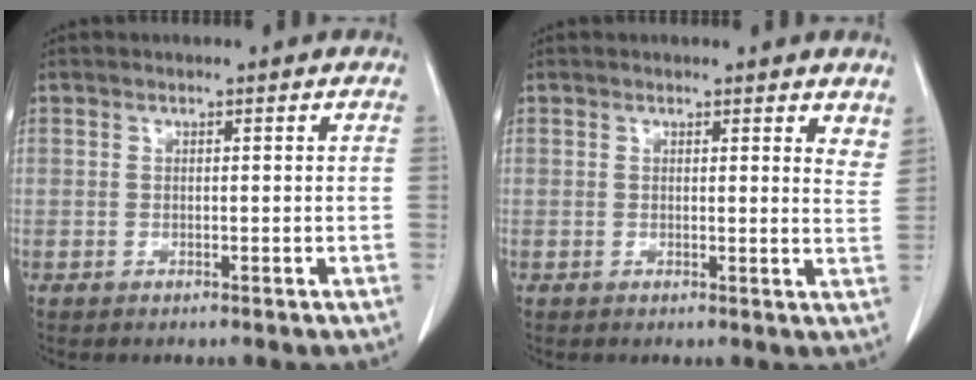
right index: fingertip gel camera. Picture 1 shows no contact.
{"total": 4.4, "force": [3.9, 1.1, 1.7], "torque": [-0.012, -0.018, 0.028]}